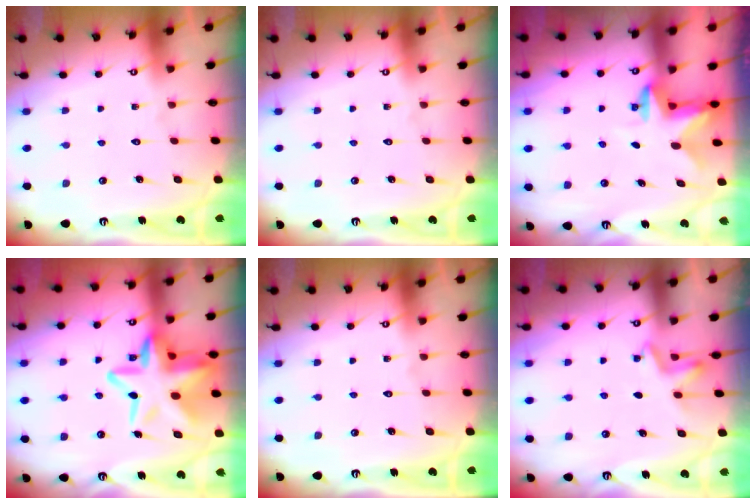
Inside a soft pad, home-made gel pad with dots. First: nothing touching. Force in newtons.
{"total": 0.0}
{"total": 2.7, "press": 2.6, "slide": 0.5}
{"total": 18.3, "press": 18.2, "slide": 1.9}
{"total": 0.0}
{"total": 2.4, "press": 2.2, "slide": 1.1}